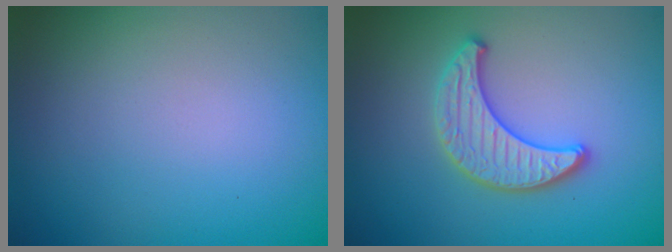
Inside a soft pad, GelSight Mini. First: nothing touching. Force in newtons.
{"total": 3.3, "press": 3.3, "slide": 0.3}